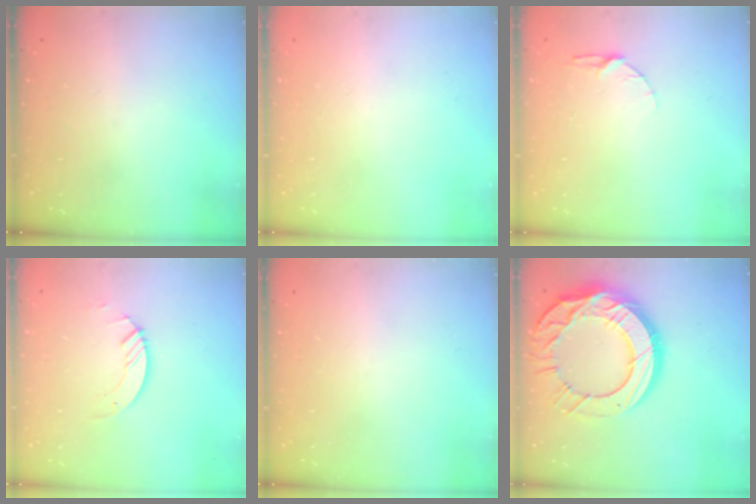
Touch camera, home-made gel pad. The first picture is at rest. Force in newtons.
{"total": 0.0}
{"total": 5.2, "press": 5.2, "slide": 0.6}
{"total": 3.0, "press": 3.0, "slide": 0.2}
{"total": 0.0}
{"total": 24.9, "press": 24.8, "slide": 2.4}